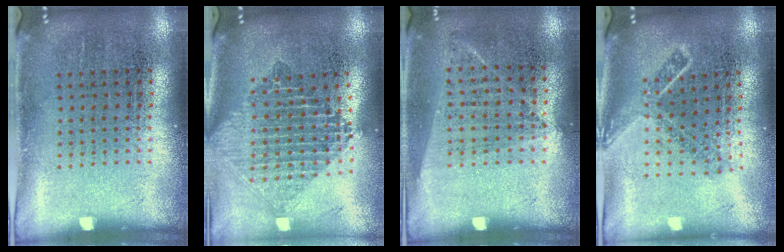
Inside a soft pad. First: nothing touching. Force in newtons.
{"total": 2.2, "press": 1.7, "slide": 1.4}
{"total": 1.0, "press": 0.9, "slide": 0.5}
{"total": 1.9, "press": 1.4, "slide": 1.3}